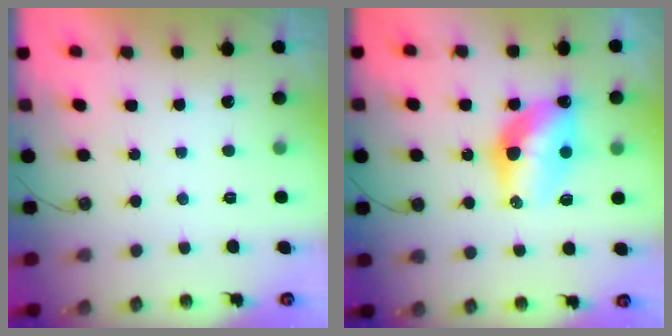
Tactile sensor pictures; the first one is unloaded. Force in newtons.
{"total": 11.5, "press": 11.5, "slide": 0.7}